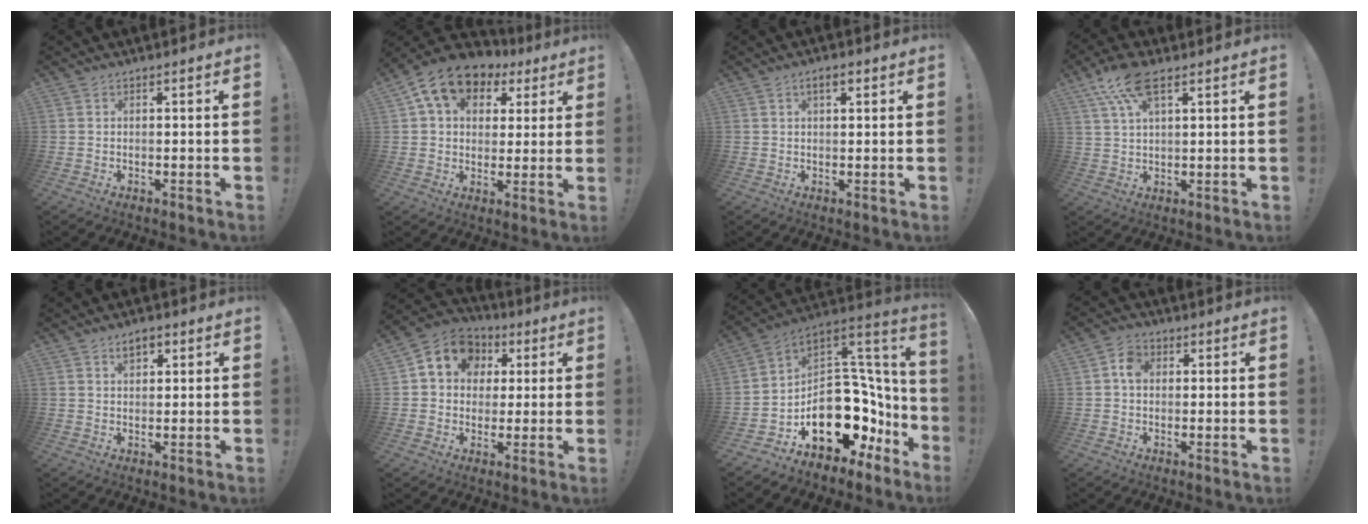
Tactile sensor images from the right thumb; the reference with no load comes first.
{"total": 13.2, "force": [6.6, 9.2, 6.8], "torque": [-0.111, -0.026, 0.124]}
{"total": 3.2, "force": [1.5, 1.3, 2.6], "torque": [-0.041, -0.001, 0.023]}
{"total": 10.0, "force": [5.6, 4.0, 7.3], "torque": [-0.129, -0.013, 0.104]}
{"total": 3.7, "force": [1.8, 2.3, 2.3], "torque": [-0.029, -0.002, 0.029]}
{"total": 10.8, "force": [3.4, 9.1, 4.6], "torque": [-0.058, -0.014, 0.067]}
{"total": 21.3, "force": [-6.2, 14.8, 14.0], "torque": [-0.194, 0.004, -0.059]}
{"total": 4.7, "force": [0.7, 3.7, 2.9], "torque": [-0.045, 0.007, 0.012]}